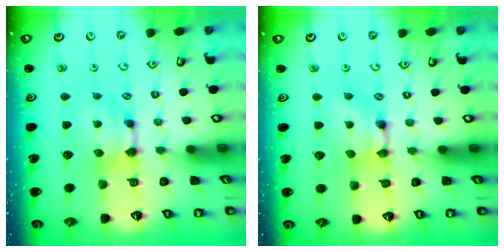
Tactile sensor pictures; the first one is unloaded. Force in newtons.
{"total": 1.2, "press": 1.2, "slide": 0.2}